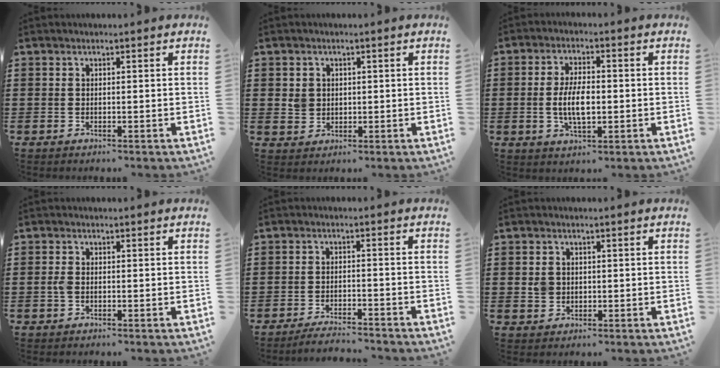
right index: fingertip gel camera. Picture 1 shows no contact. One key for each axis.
{"total": 2.5, "fx": 0.5, "fy": 2.3, "fz": 0.8, "tx": -0.025, "ty": 0.010, "tz": 0.008}
{"total": 6.4, "fx": -0.6, "fy": 2.5, "fz": 5.8, "tx": -0.117, "ty": -0.008, "tz": -0.018}
{"total": 1.6, "fx": -0.3, "fy": 0.9, "fz": 1.2, "tx": -0.033, "ty": 0.001, "tz": -0.008}
{"total": 3.0, "fx": -3.0, "fy": 0.1, "fz": 0.2, "tx": -0.007, "ty": 0.002, "tz": -0.062}
{"total": 2.2, "fx": 0.1, "fy": 2.0, "fz": 0.9, "tx": -0.023, "ty": 0.011, "tz": 0.000}